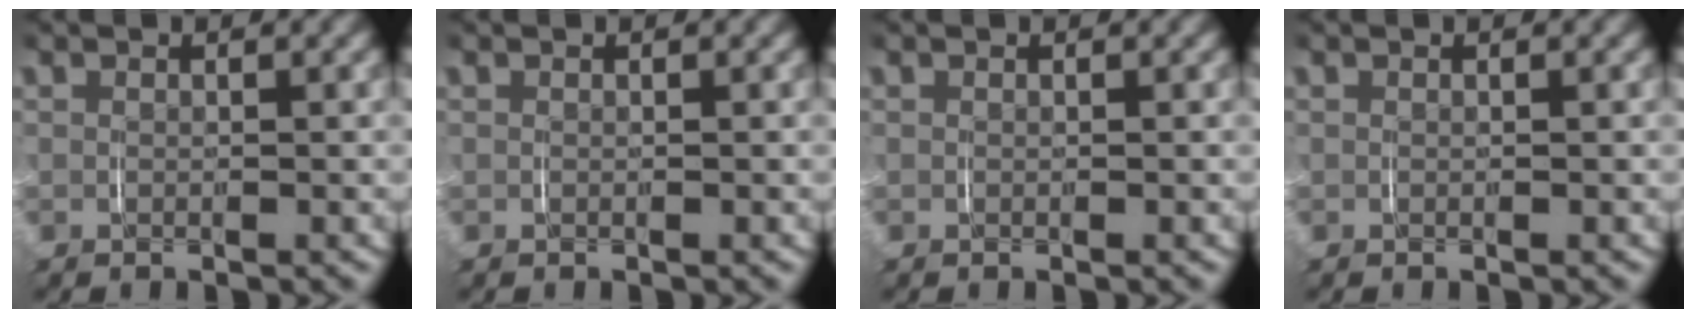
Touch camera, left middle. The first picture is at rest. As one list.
[{"total": 0.0}, {"total": 0.0}, {"total": 0.0}]